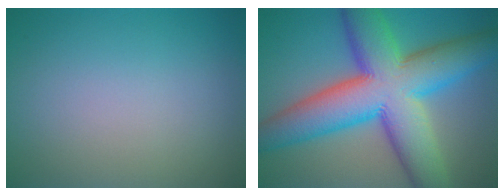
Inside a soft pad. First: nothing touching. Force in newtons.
{"total": 14.4, "press": 14.4, "slide": 0.3}